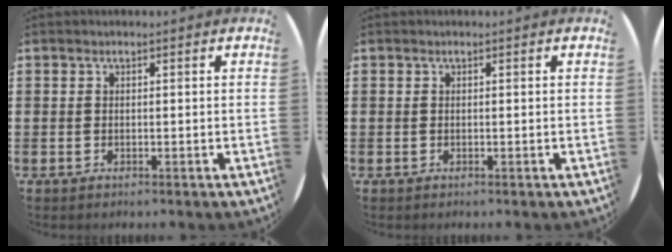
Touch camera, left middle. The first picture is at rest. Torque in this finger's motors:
{"motor_torque": [0.56, -0.66, 0.04, 0.01]}